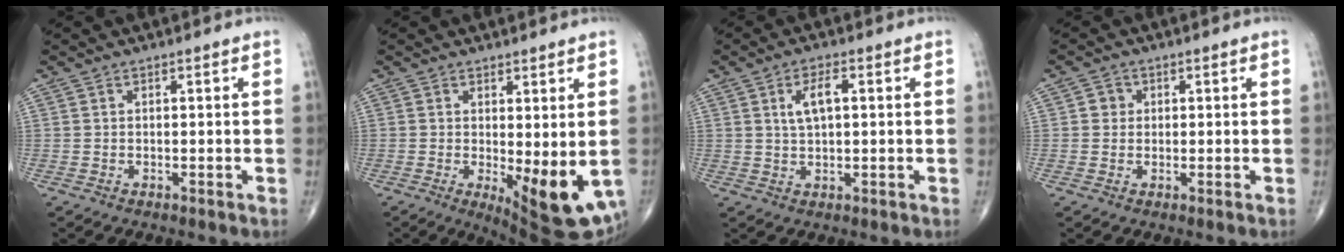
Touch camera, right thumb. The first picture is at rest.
{"total": 11.7, "force": [-1.7, 3.8, 10.9], "torque": [-0.141, -0.028, -0.011]}
{"total": 4.9, "force": [1.2, 2.1, 4.2], "torque": [-0.079, 0.003, 0.021]}
{"total": 2.1, "force": [0.3, 2.0, 0.6], "torque": [0.003, 0.003, 0.001]}